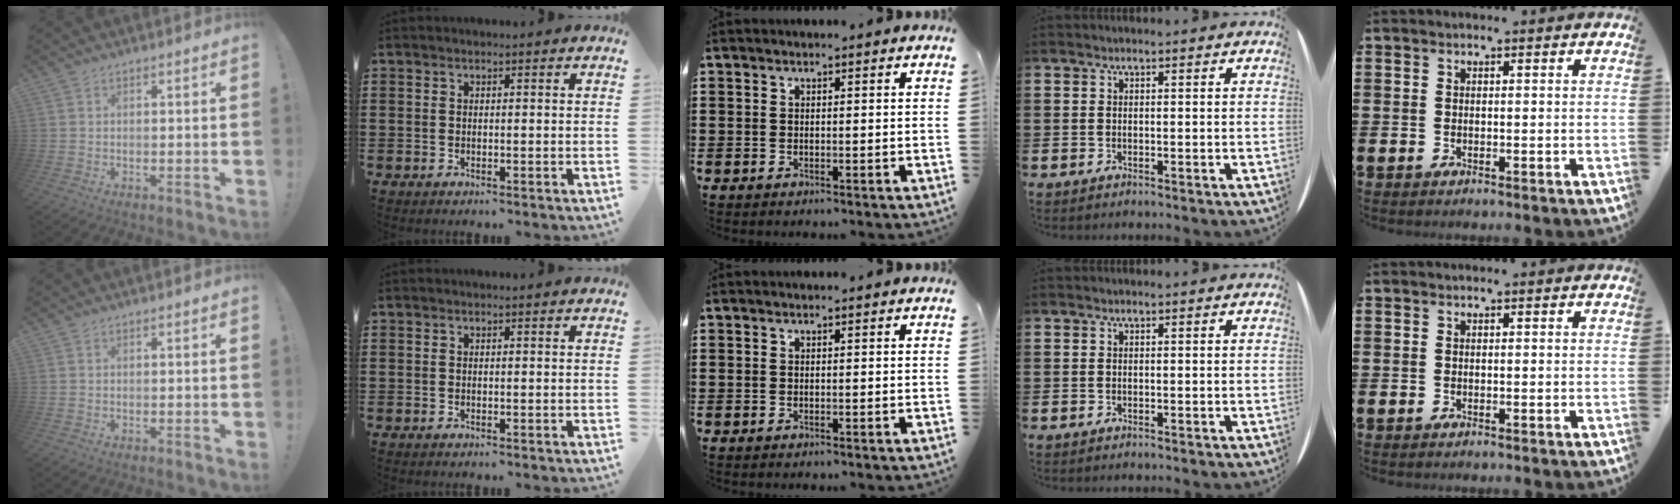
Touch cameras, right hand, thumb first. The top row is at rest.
{}